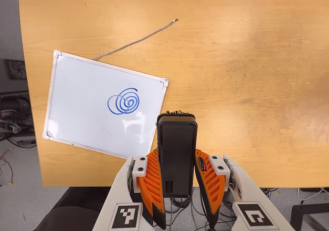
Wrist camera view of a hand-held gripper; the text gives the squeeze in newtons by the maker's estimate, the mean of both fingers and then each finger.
{"total": 5.5, "left": 3.7, "right": 7.3}